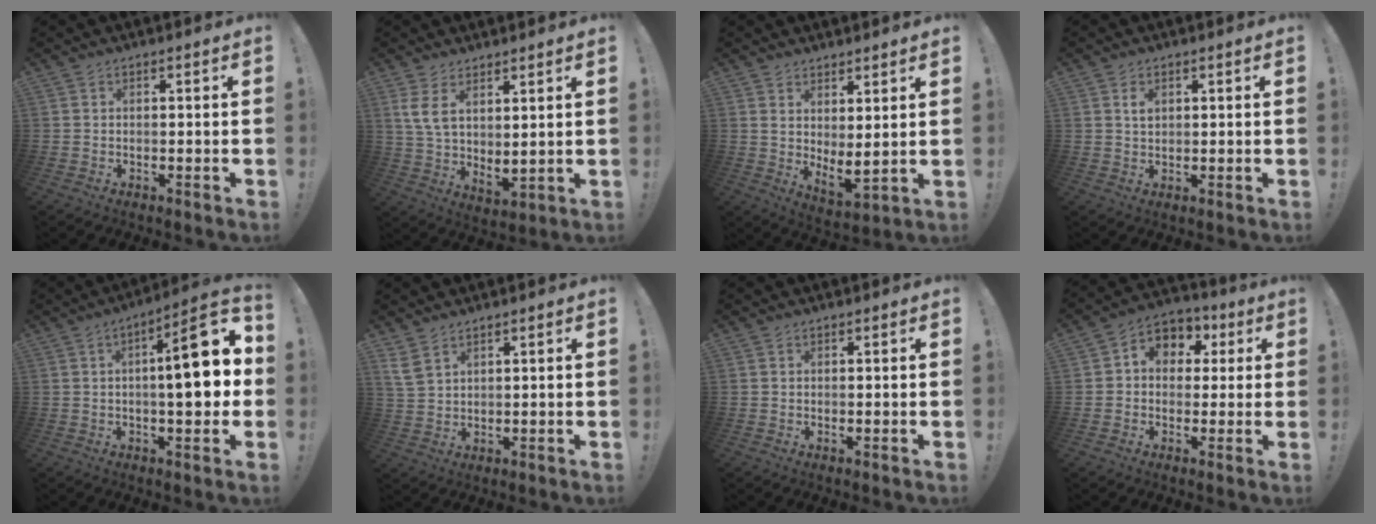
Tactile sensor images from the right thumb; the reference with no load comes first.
{"total": 7.3, "force": [5.4, 2.4, 4.3], "torque": [-0.082, -0.037, 0.103]}
{"total": 4.8, "force": [3.1, 0.6, 3.7], "torque": [-0.050, -0.045, 0.057]}
{"total": 2.4, "force": [0.9, 1.5, 1.7], "torque": [-0.027, -0.001, 0.014]}
{"total": 15.8, "force": [1.0, 4.9, 15.0], "torque": [-0.189, -0.006, 0.003]}
{"total": 5.0, "force": [3.6, 2.2, 2.7], "torque": [-0.054, -0.013, 0.072]}
{"total": 0.5, "force": [0.4, 0.1, 0.4], "torque": [-0.006, 0.000, 0.006]}
{"total": 7.9, "force": [1.1, 7.0, 3.5], "torque": [-0.048, 0.001, 0.027]}